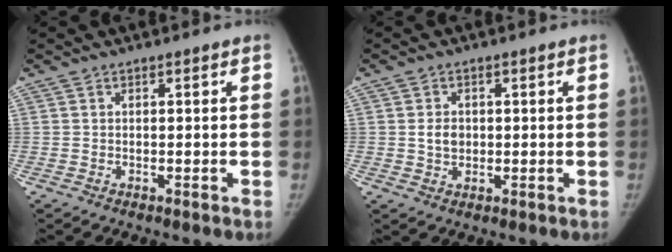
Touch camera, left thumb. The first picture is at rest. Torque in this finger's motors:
{"motor_torque": [-0.10, -0.02, 0.60, -0.48, -0.01]}